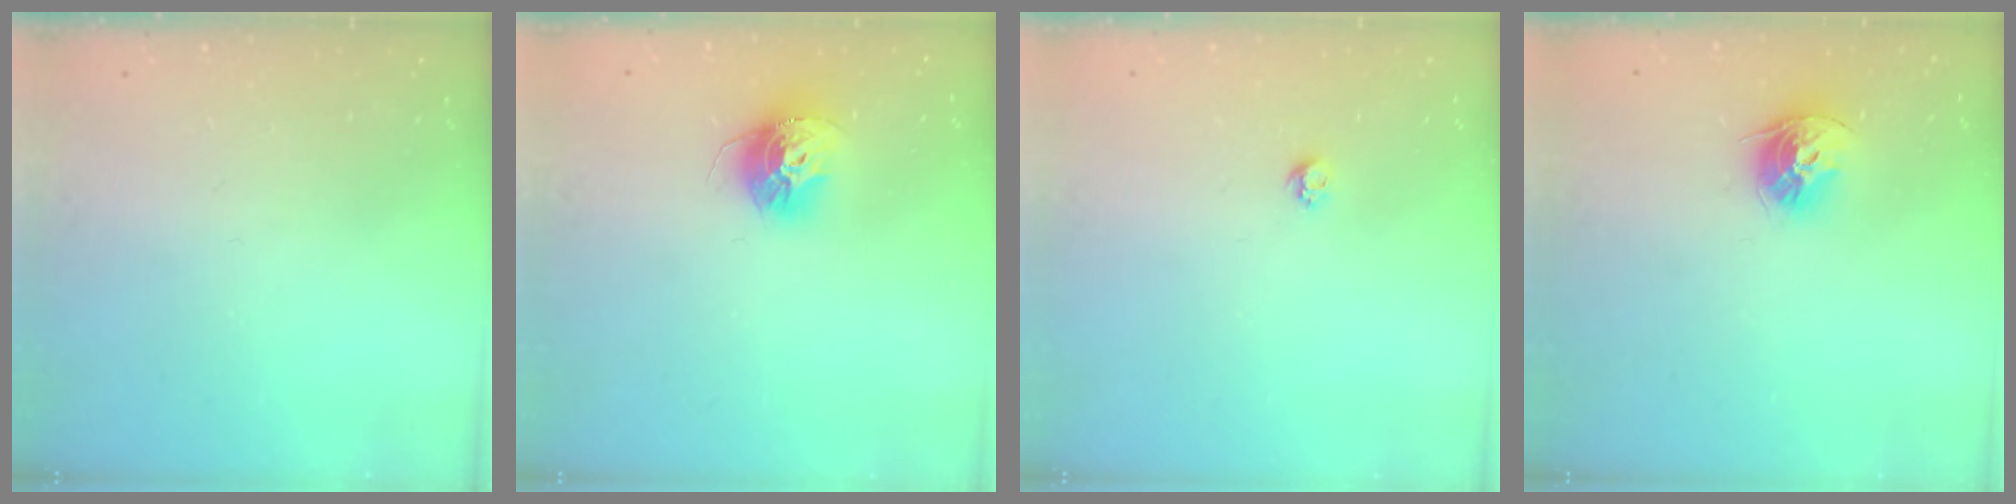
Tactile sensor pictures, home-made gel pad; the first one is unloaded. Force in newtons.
{"total": 13.5, "press": 13.4, "slide": 1.2}
{"total": 3.8, "press": 3.7, "slide": 0.5}
{"total": 10.6, "press": 10.6, "slide": 1.0}